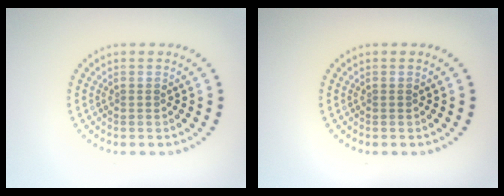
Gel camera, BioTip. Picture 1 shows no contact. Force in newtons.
{"total": 0.0}